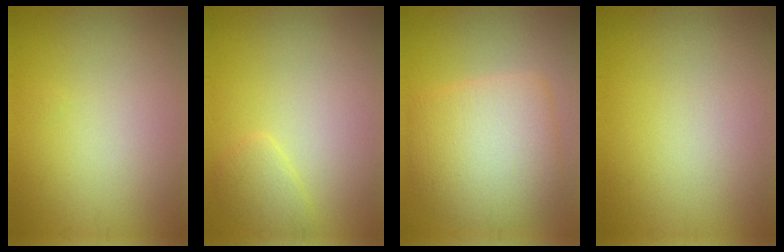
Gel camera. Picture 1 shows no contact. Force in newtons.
{"total": 1.5, "press": 1.5, "slide": 0.2}
{"total": 7.1, "press": 7.1, "slide": 0.5}
{"total": 0.0}